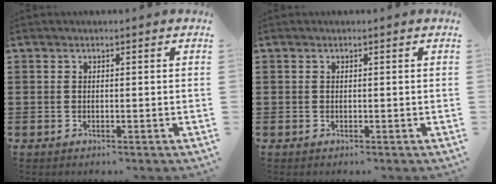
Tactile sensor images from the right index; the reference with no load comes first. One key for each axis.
{"total": 0.0}